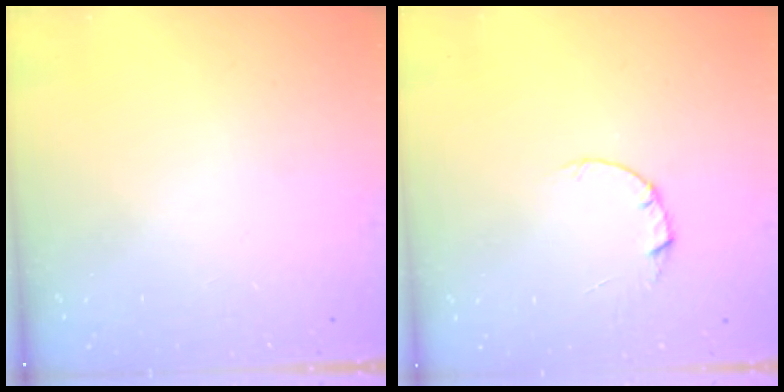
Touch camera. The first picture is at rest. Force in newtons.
{"total": 2.0, "press": 2.0, "slide": 0.2}